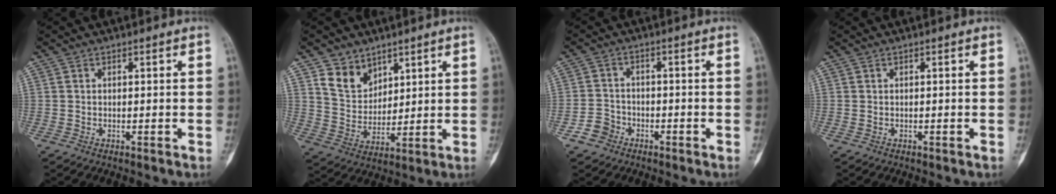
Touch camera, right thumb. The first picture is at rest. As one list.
[{"total": 8.1, "force": [5.2, 5.6, 2.6], "torque": [-0.018, -0.042, 0.108]}, {"total": 3.8, "force": [-2.3, 3.0, 0.6], "torque": [0.005, 0.022, -0.045]}, {"total": 0.0}]